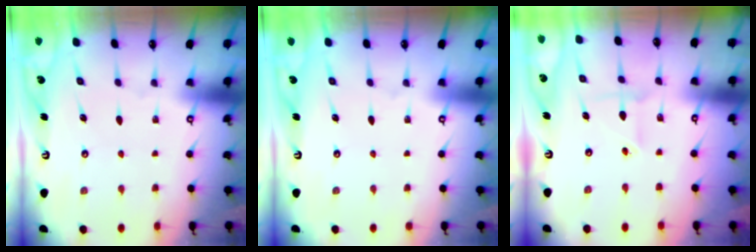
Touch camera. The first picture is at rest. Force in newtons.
{"total": 0.0}
{"total": 2.5, "press": 2.3, "slide": 0.8}